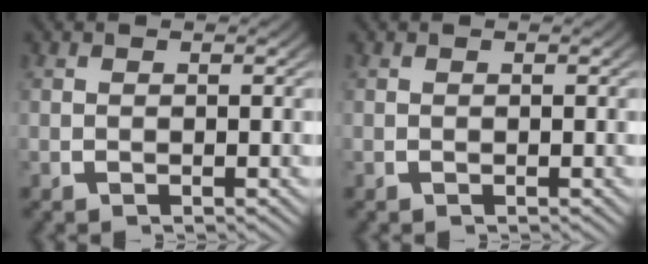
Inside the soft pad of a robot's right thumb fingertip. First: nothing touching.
{"total": 0.0}